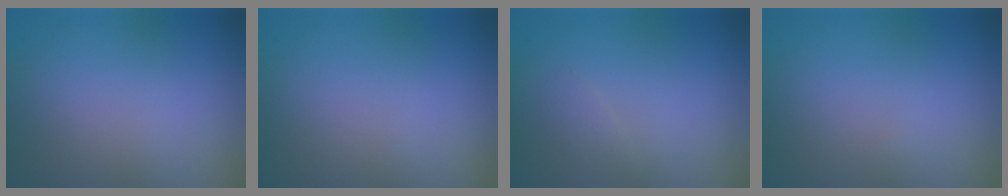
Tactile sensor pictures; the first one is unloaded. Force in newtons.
{"total": 0.0}
{"total": 0.7, "press": 0.7, "slide": 0.0}
{"total": 0.0}